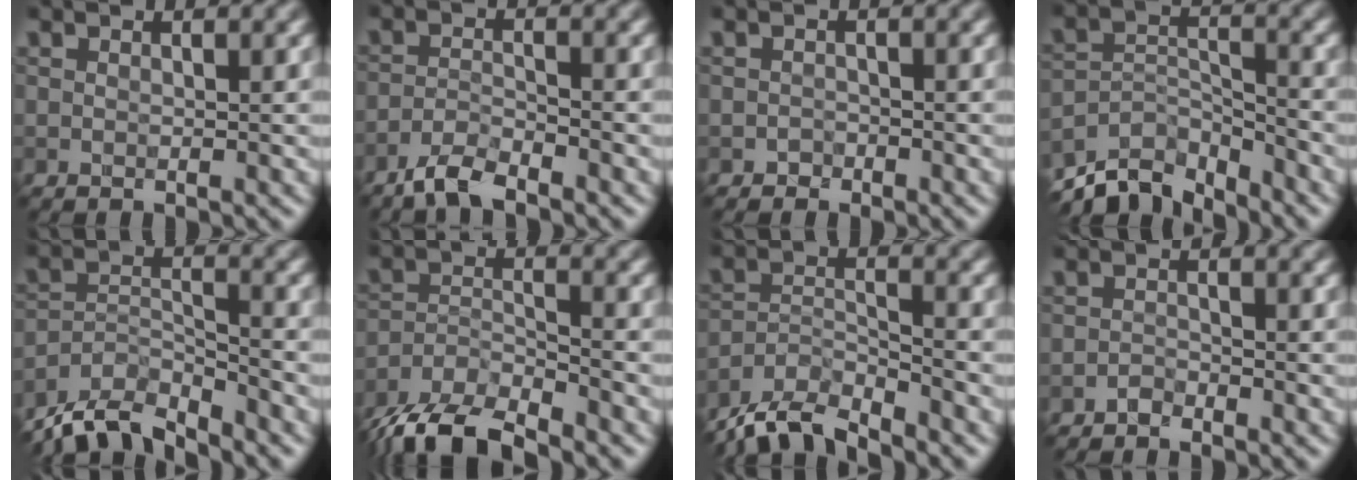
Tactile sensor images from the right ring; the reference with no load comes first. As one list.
[{"total": 3.2, "force": [-3.1, 0.4, 1.0], "torque": [-0.021, 0.001, -0.062]}, {"total": 1.3, "force": [-1.1, 0.3, -0.6], "torque": [0.014, 0.002, -0.012]}, {"total": 6.4, "force": [-5.8, 2.2, 1.8], "torque": [-0.032, -0.009, -0.105]}, {"total": 6.7, "force": [-6.3, 1.4, 1.7], "torque": [-0.033, -0.010, -0.115]}, {"total": 8.3, "force": [-7.5, 2.1, 2.9], "torque": [-0.059, -0.009, -0.132]}, {"total": 6.1, "force": [-5.9, 1.0, 1.4], "torque": [-0.028, -0.008, -0.108]}, {"total": 1.4, "force": [-1.3, 0.1, -0.4], "torque": [0.009, 0.004, -0.020]}]